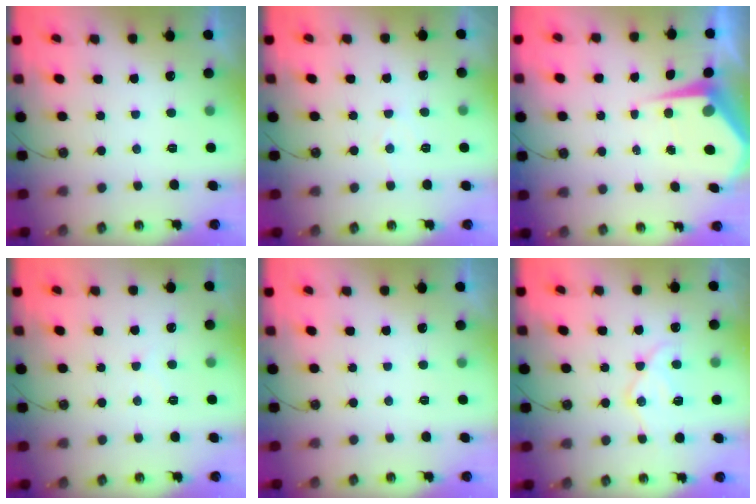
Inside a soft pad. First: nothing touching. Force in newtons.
{"total": 3.8, "press": 3.8, "slide": 0.5}
{"total": 6.6, "press": 6.5, "slide": 0.9}
{"total": 3.5, "press": 3.4, "slide": 0.6}
{"total": 0.0}
{"total": 12.8, "press": 12.7, "slide": 1.3}